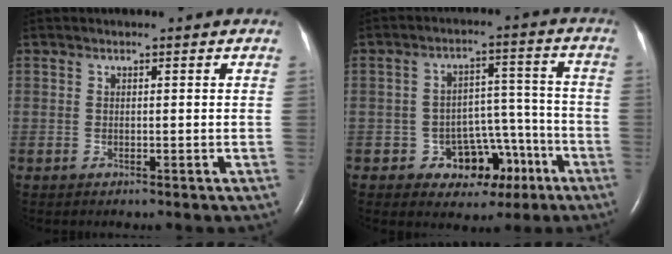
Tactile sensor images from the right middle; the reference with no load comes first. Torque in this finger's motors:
{"motor_torque": [0.15, -0.19, 0.23, 0.04]}